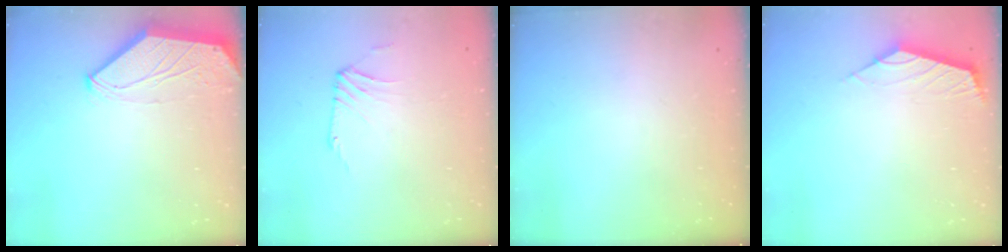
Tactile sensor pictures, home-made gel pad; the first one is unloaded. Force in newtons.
{"total": 0.6, "press": 0.4, "slide": 0.5}
{"total": 0.0}
{"total": 2.6, "press": 2.5, "slide": 0.6}